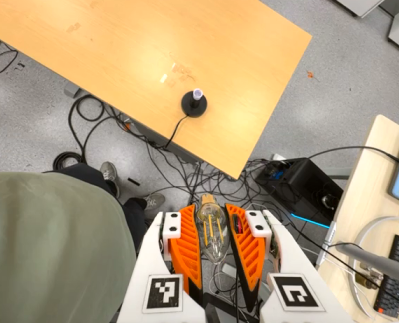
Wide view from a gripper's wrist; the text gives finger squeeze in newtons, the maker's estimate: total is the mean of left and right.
{"total": 19.7, "left": 21.0, "right": 18.4}